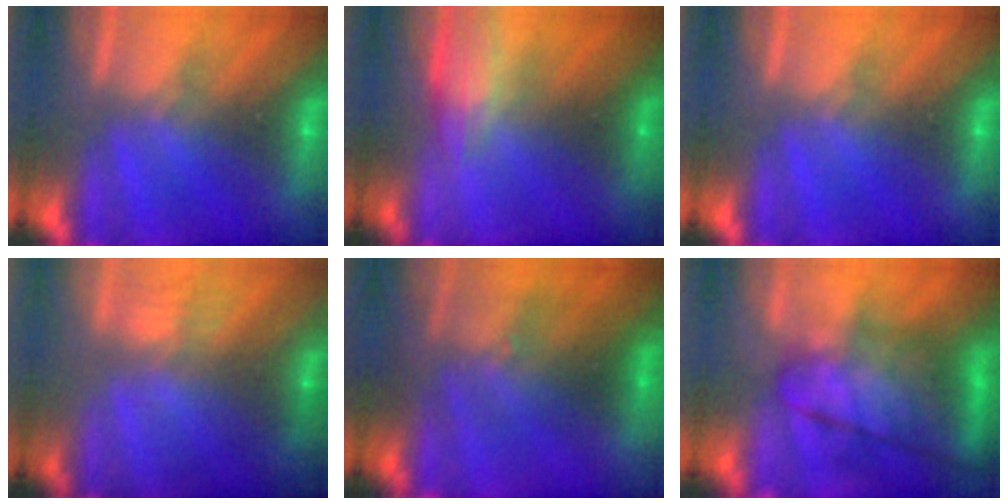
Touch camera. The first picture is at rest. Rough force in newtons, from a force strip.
{"total": 2.7}
{"total": 0.0}
{"total": 2.6}
{"total": 2.9}
{"total": 9.5}